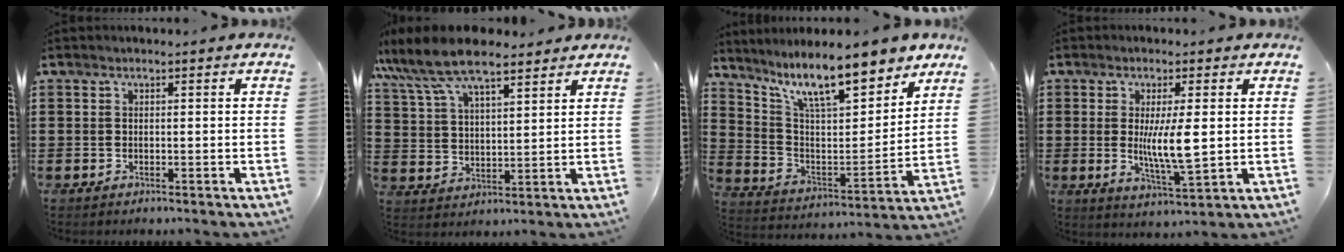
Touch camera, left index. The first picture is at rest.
{"total": 9.1, "force": [7.6, 2.4, 4.3], "torque": [-0.110, -0.016, 0.140]}
{"total": 12.9, "force": [9.9, 3.4, 7.5], "torque": [-0.162, -0.048, 0.172]}
{"total": 7.3, "force": [0.5, 1.4, 7.1], "torque": [-0.137, -0.010, 0.001]}